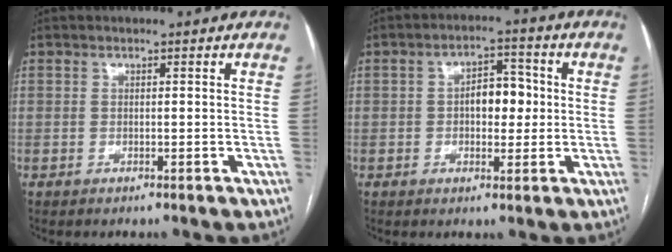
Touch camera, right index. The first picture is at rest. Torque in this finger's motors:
{"motor_torque": [0.80, 0.00, 0.39, 0.06]}